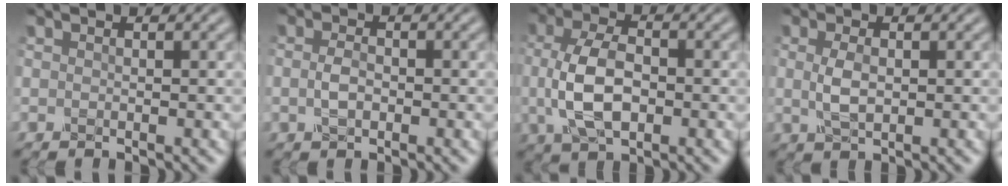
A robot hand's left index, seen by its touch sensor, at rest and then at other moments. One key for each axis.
{"total": 1.9, "fx": -0.3, "fy": 1.2, "fz": 1.5, "tx": -0.035, "ty": 0.000, "tz": -0.007}
{"total": 6.2, "fx": -0.4, "fy": 3.6, "fz": 5.0, "tx": -0.111, "ty": -0.004, "tz": -0.008}
{"total": 2.5, "fx": 0.2, "fy": 1.3, "fz": 2.1, "tx": -0.051, "ty": -0.001, "tz": 0.004}